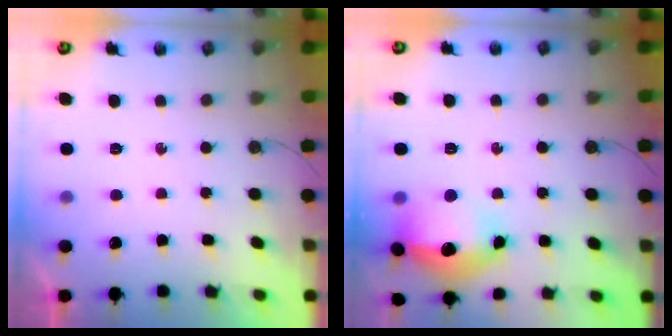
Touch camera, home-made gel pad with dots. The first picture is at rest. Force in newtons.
{"total": 16.5, "press": 16.4, "slide": 1.5}